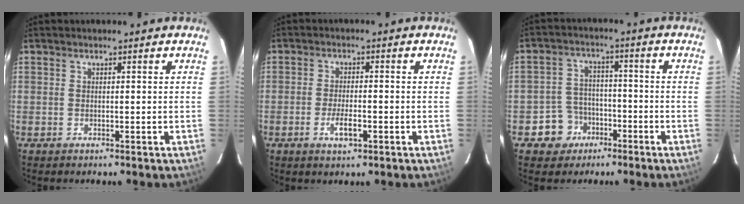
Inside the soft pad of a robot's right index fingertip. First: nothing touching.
{"total": 4.4, "force": [-1.9, 1.4, 3.8], "torque": [-0.077, -0.006, -0.032]}
{"total": 6.9, "force": [-3.8, 5.8, 0.7], "torque": [-0.034, 0.030, -0.052]}